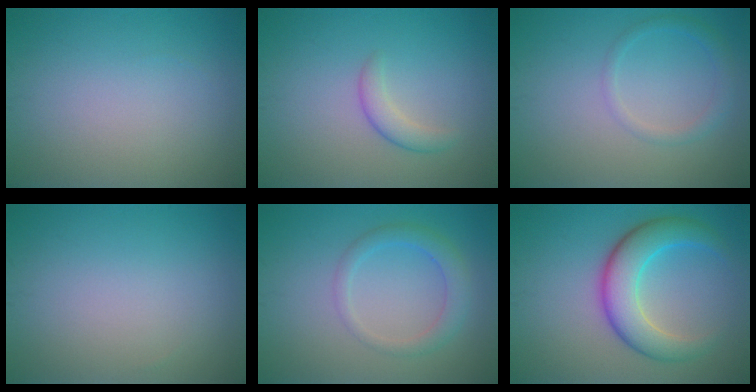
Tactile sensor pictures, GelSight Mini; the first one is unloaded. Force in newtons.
{"total": 1.9, "press": 1.9, "slide": 0.0}
{"total": 1.7, "press": 1.7, "slide": 0.1}
{"total": 0.0}
{"total": 2.6, "press": 2.6, "slide": 0.0}
{"total": 6.1, "press": 6.1, "slide": 0.2}